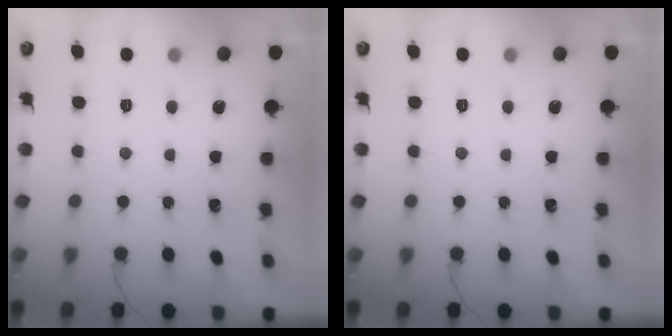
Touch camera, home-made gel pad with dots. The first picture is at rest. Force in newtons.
{"total": 0.0}